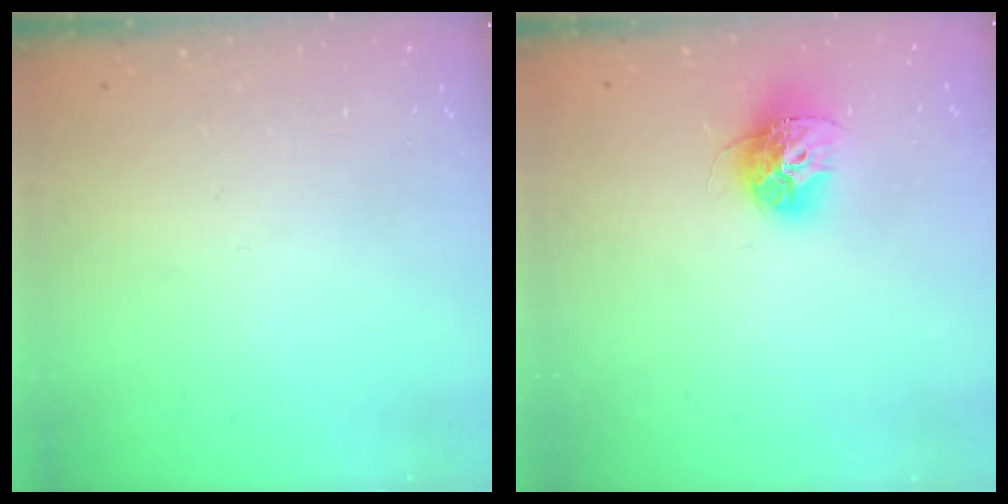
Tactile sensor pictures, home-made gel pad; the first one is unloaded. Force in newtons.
{"total": 12.2, "press": 12.1, "slide": 1.0}